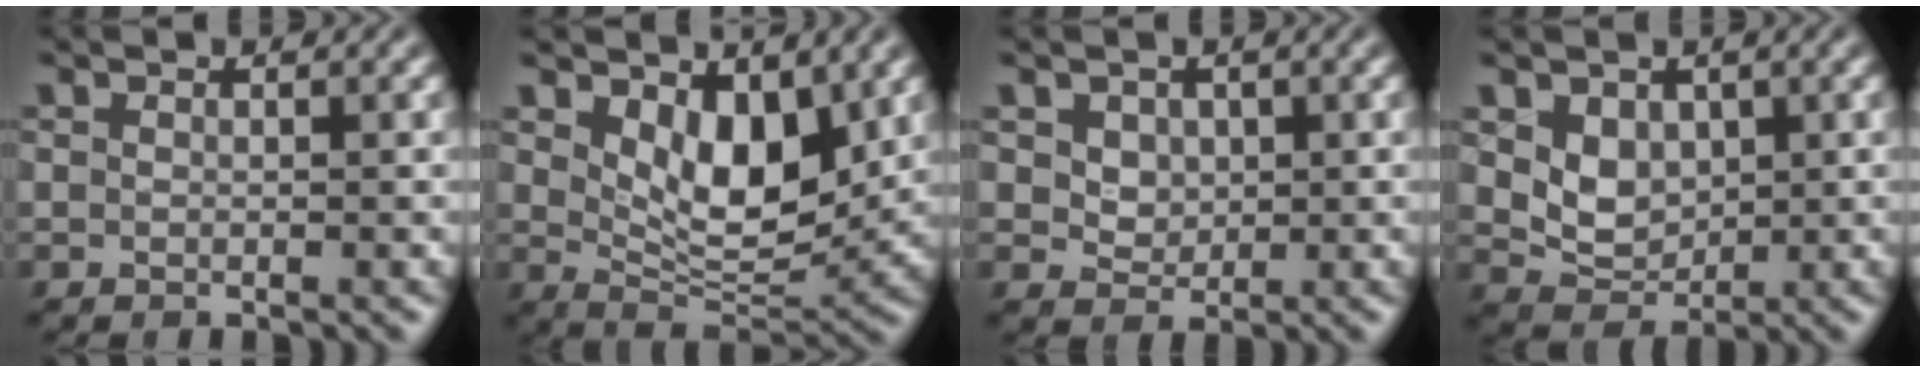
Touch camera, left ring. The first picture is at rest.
{"total": 5.8, "force": [2.3, 3.1, 4.3], "torque": [-0.076, -0.018, 0.040]}
{"total": 2.8, "force": [1.2, 2.2, 1.3], "torque": [-0.043, 0.000, 0.038]}
{"total": 3.0, "force": [1.0, 2.3, 1.5], "torque": [-0.034, -0.010, 0.020]}